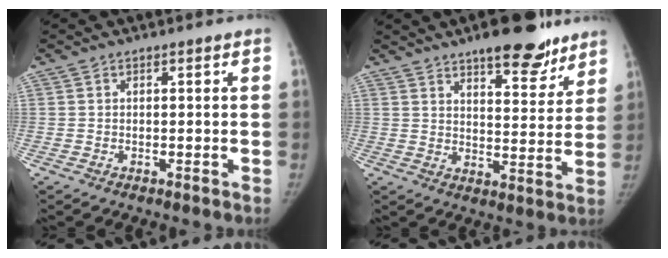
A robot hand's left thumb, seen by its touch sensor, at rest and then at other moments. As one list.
[{"total": 14.4, "force": [10.3, 5.2, 8.7], "torque": [-0.069, -0.055, 0.146]}]